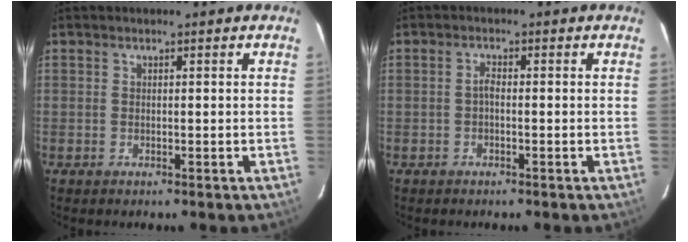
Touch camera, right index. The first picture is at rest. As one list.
[{"total": 1.1, "force": [-0.4, 0.5, 0.9], "torque": [-0.018, 0.005, -0.010]}]